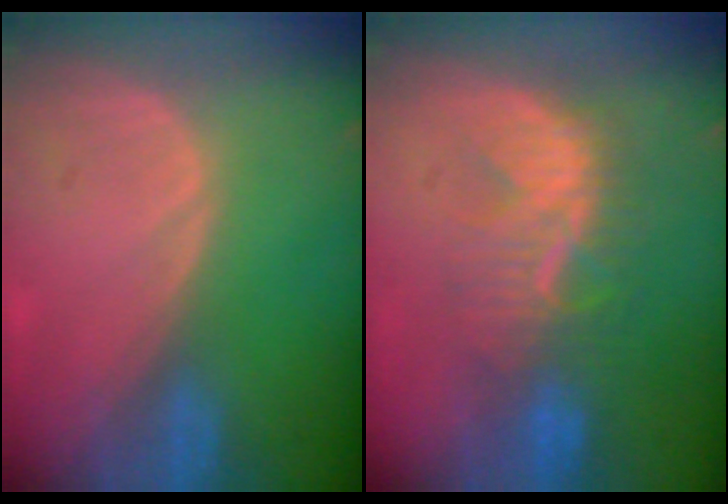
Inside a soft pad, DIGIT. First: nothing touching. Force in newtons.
{"total": 8.3, "press": 7.9, "slide": 2.5}